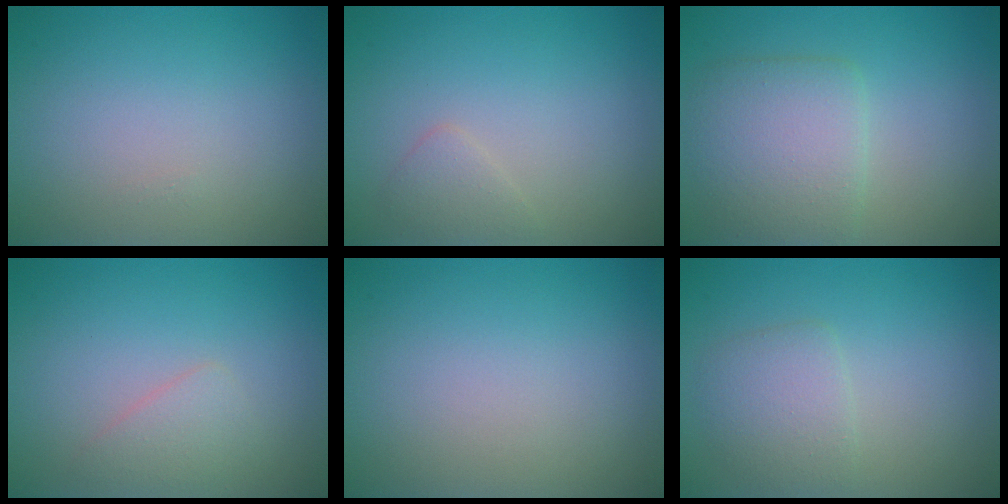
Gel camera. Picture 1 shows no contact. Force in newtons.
{"total": 1.2, "press": 1.2, "slide": 0.1}
{"total": 4.9, "press": 4.9, "slide": 0.4}
{"total": 1.7, "press": 1.7, "slide": 0.1}
{"total": 0.0}
{"total": 2.6, "press": 2.6, "slide": 0.1}